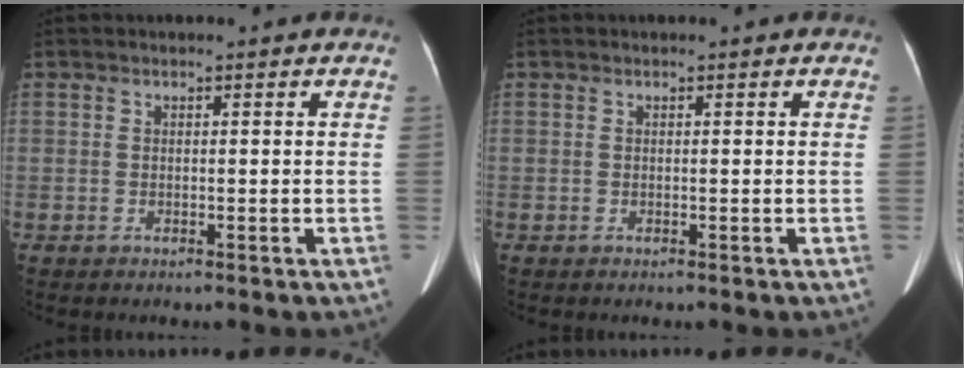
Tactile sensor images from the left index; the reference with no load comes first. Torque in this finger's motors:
{"motor_torque": [0.00, 0.00, 0.00, 0.00]}